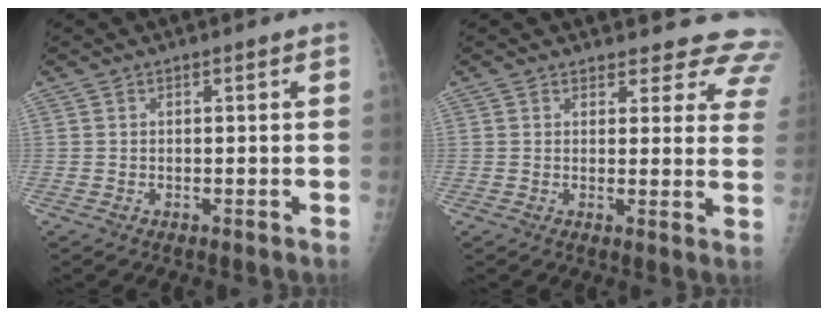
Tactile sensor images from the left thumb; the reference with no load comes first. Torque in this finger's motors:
{"motor_torque": [-0.03, 0.37, -0.21, -0.20, 0.05]}